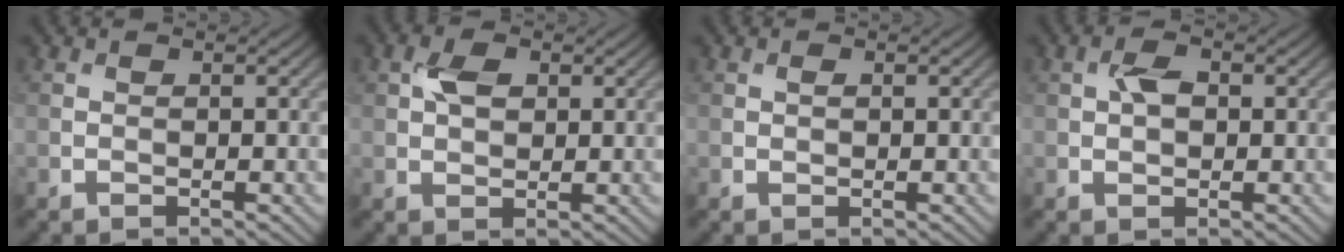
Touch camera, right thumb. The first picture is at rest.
{"total": 3.4, "force": [1.1, 2.2, 2.4], "torque": [-0.052, 0.005, 0.019]}
{"total": 0.7, "force": [0.3, 0.3, 0.6], "torque": [-0.012, 0.000, 0.004]}
{"total": 2.7, "force": [0.6, 1.6, 2.1], "torque": [-0.043, 0.004, 0.008]}